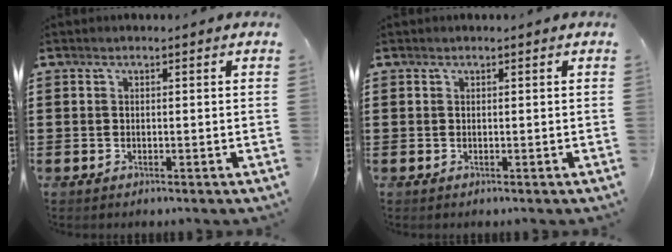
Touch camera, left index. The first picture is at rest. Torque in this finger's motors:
{"motor_torque": [-0.02, -0.02, 0.00, -0.01]}